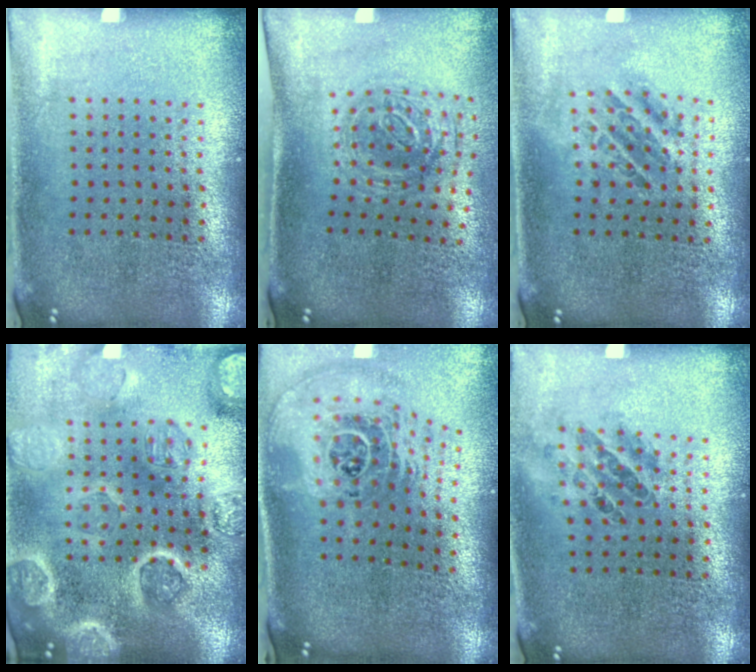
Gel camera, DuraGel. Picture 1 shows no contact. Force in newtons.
{"total": 1.1, "press": 1.0, "slide": 0.4}
{"total": 1.0, "press": 1.0, "slide": 0.4}
{"total": 4.8, "press": 4.2, "slide": 2.3}
{"total": 2.7, "press": 1.8, "slide": 2.0}
{"total": 0.9, "press": 0.9, "slide": 0.3}